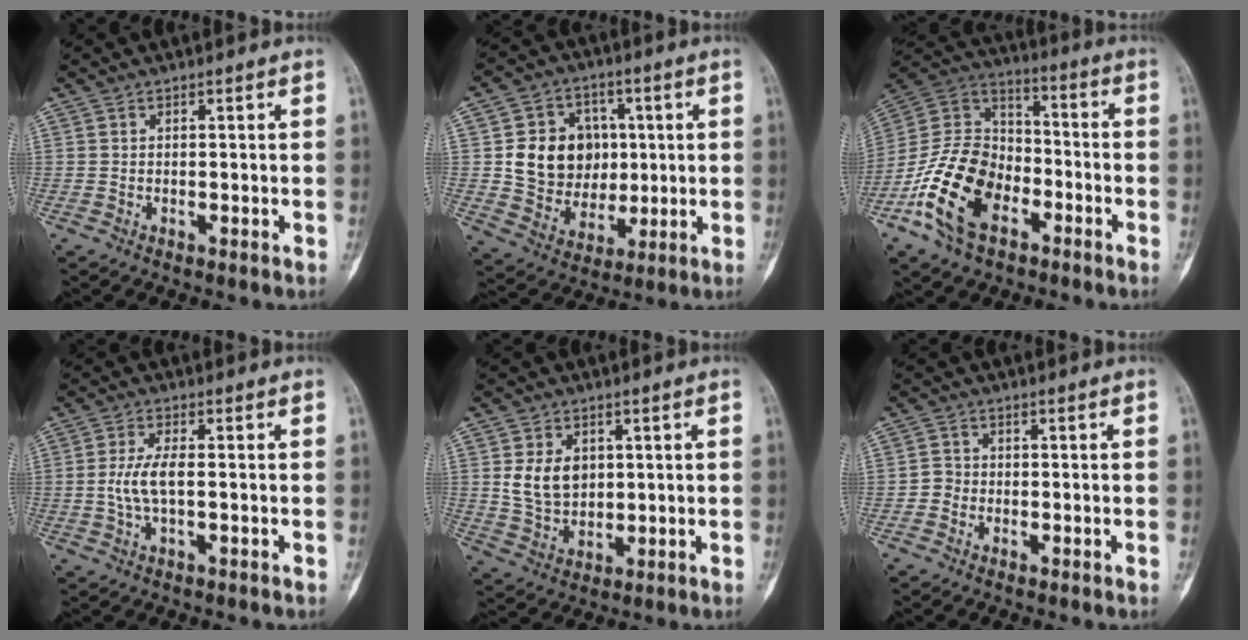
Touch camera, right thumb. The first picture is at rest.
{"total": 14.1, "force": [1.7, 12.1, 7.1], "torque": [-0.067, 0.001, 0.043]}
{"total": 18.3, "force": [-8.4, 11.5, 11.5], "torque": [-0.206, 0.065, -0.162]}
{"total": 5.2, "force": [-0.3, 1.9, 4.9], "torque": [-0.112, 0.006, -0.007]}
{"total": 7.9, "force": [1.6, 6.0, 4.9], "torque": [-0.063, -0.012, 0.041]}
{"total": 2.0, "force": [-0.8, 1.8, 0.4], "torque": [0.007, 0.009, -0.023]}